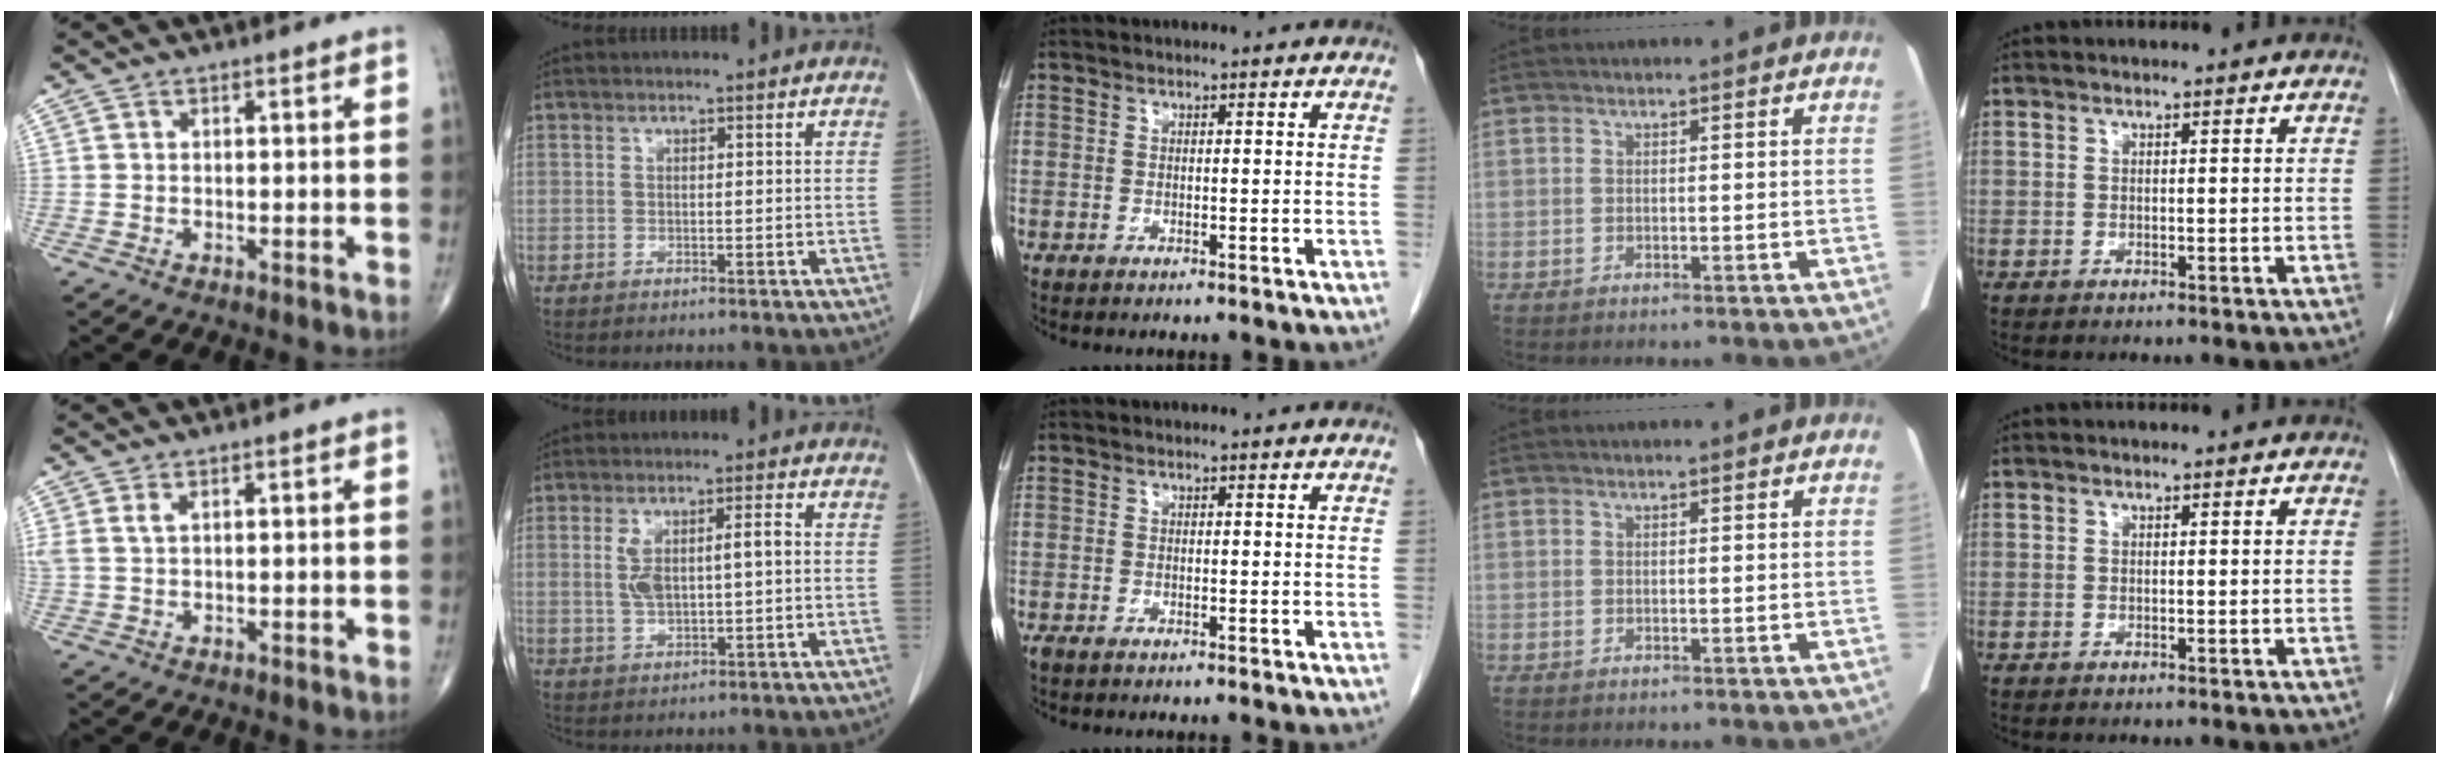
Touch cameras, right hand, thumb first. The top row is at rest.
{"thumb": {"total": 2.3, "force": [1.0, 1.0, 1.8], "torque": [-0.052, 0.013, 0.032]}, "index": {"total": 6.4, "force": [0.5, 1.8, 6.1], "torque": [-0.125, 0.018, 0.017]}, "middle": {"total": 1.3, "force": [-1.0, 0.3, 0.7], "torque": [-0.014, -0.003, -0.014]}}